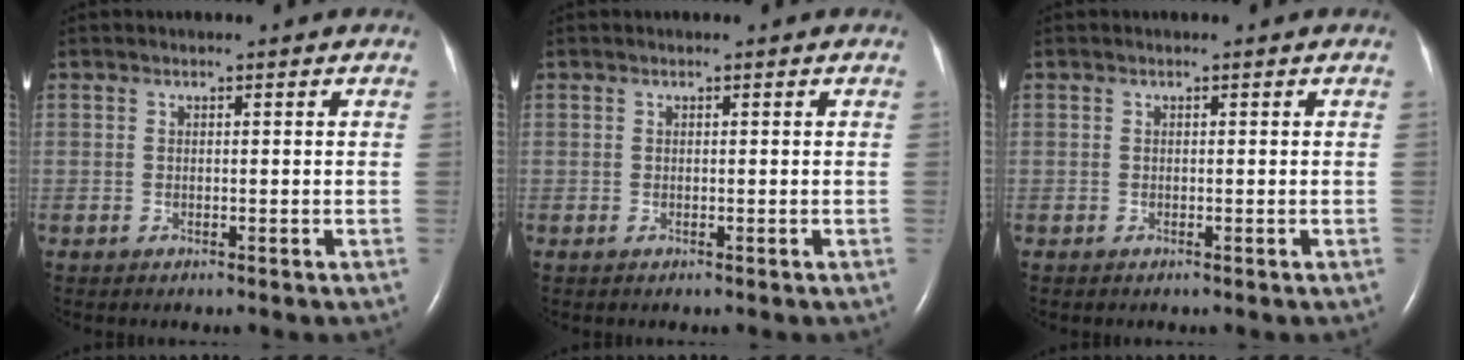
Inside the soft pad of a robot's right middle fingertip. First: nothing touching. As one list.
[{"total": 0.0}, {"total": 0.0}]